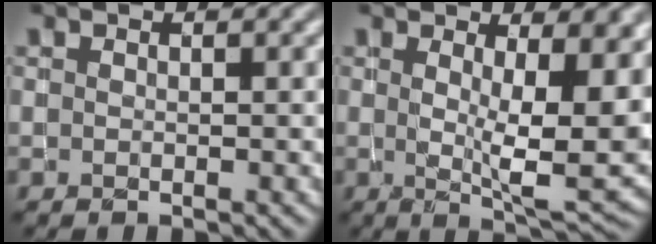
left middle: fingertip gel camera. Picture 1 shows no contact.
{"total": 10.2, "force": [1.7, 3.4, 9.5], "torque": [-0.129, -0.014, 0.030]}